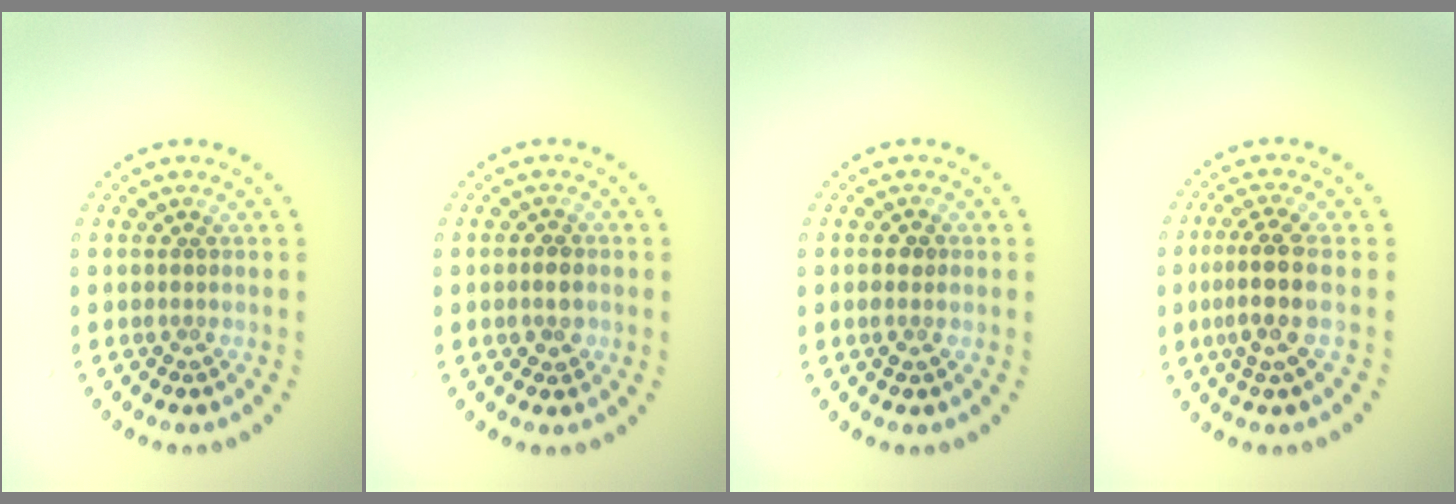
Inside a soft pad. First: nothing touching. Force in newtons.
{"total": 1.8, "press": 1.8, "slide": 0.4}
{"total": 1.3, "press": 1.3, "slide": 0.2}
{"total": 3.6, "press": 2.9, "slide": 2.1}